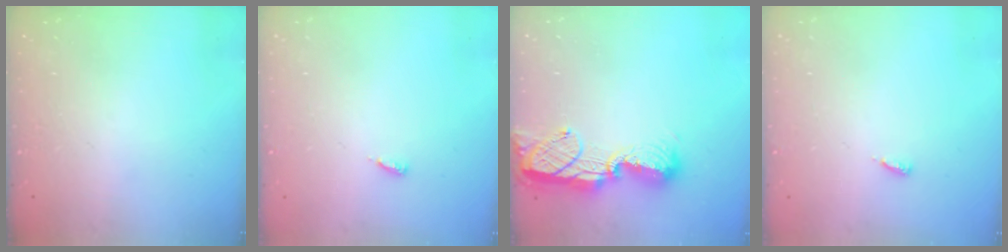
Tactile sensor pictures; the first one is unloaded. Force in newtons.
{"total": 2.9, "press": 2.9, "slide": 0.2}
{"total": 12.5, "press": 12.4, "slide": 1.0}
{"total": 2.9, "press": 2.9, "slide": 0.2}